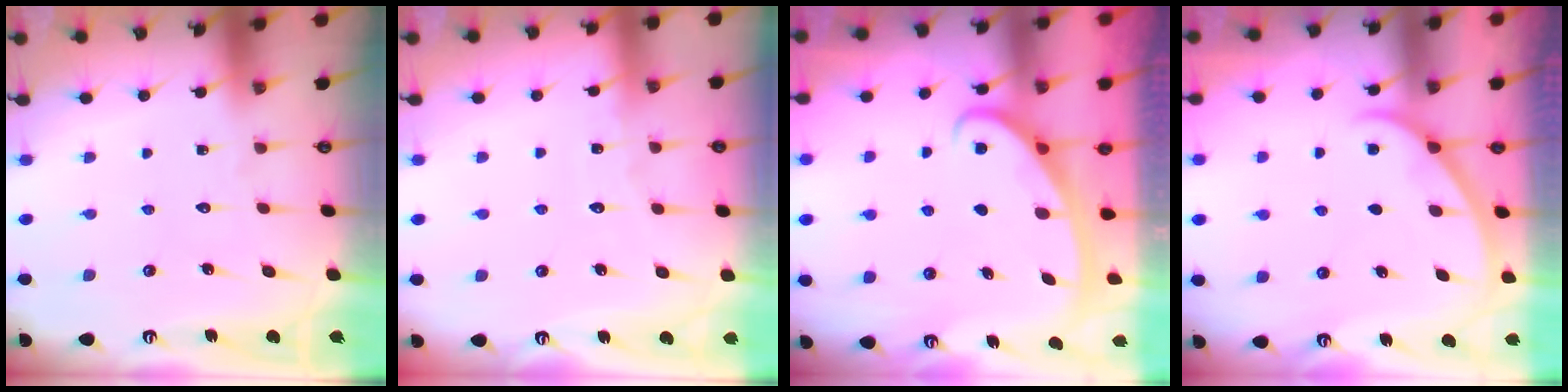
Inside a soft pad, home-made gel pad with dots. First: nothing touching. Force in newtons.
{"total": 2.5, "press": 2.5, "slide": 0.3}
{"total": 2.9, "press": 2.9, "slide": 0.4}
{"total": 2.5, "press": 2.5, "slide": 0.2}